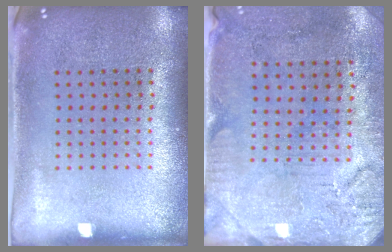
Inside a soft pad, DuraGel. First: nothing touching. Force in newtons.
{"total": 3.2, "press": 2.6, "slide": 1.9}